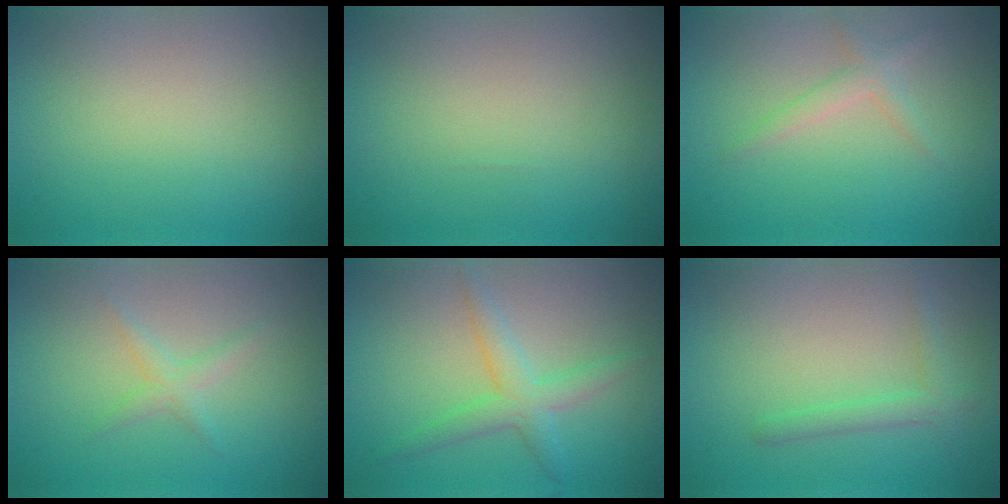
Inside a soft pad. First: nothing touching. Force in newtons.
{"total": 0.0}
{"total": 1.6, "press": 1.6, "slide": 0.1}
{"total": 1.4, "press": 1.4, "slide": 0.1}
{"total": 3.1, "press": 3.1, "slide": 0.0}
{"total": 1.9, "press": 1.9, "slide": 0.1}